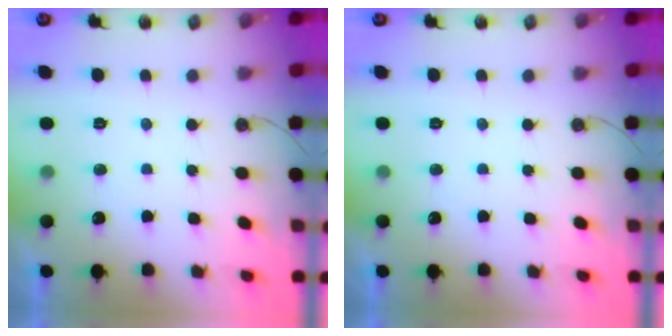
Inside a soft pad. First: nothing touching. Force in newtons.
{"total": 0.0}